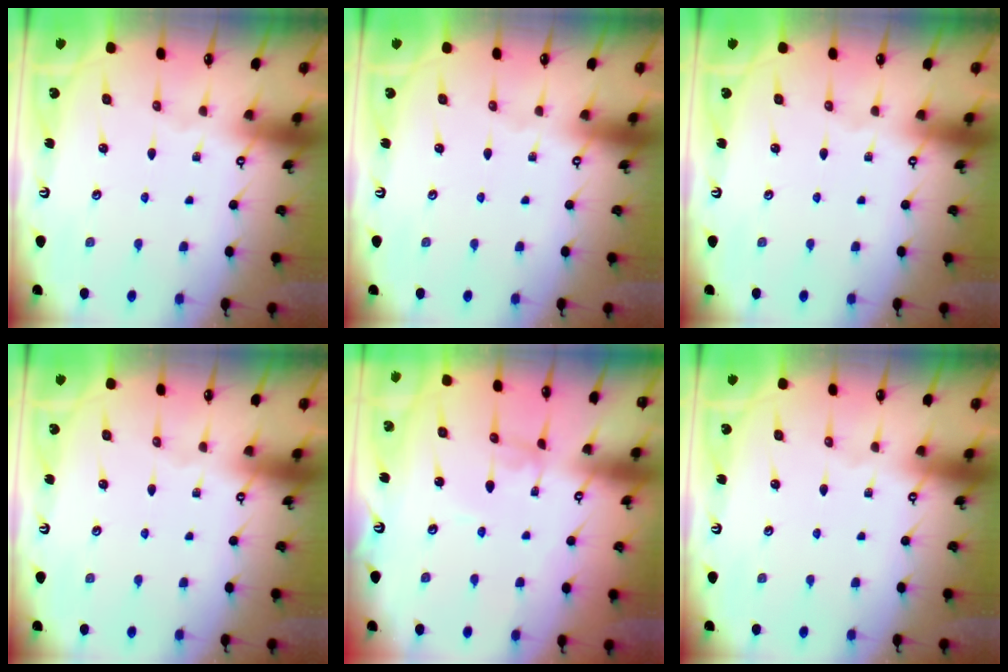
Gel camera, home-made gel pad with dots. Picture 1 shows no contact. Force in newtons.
{"total": 0.0}
{"total": 0.0}
{"total": 0.0}
{"total": 2.8, "press": 2.8, "slide": 0.1}
{"total": 0.0}